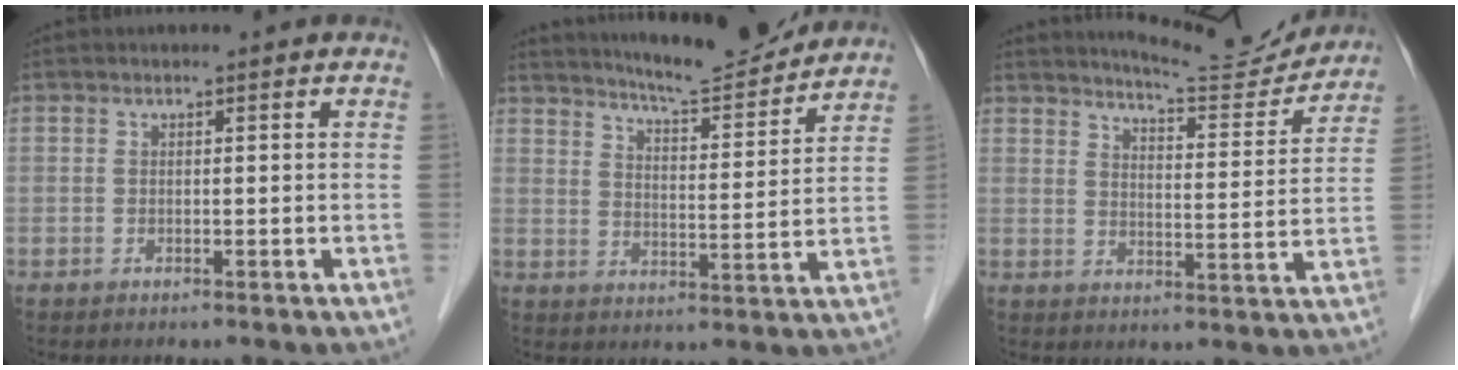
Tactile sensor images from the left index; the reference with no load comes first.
{"total": 12.1, "force": [11.5, 0.6, 3.7], "torque": [-0.061, -0.005, 0.167]}
{"total": 11.7, "force": [11.4, 0.8, 2.2], "torque": [-0.031, -0.018, 0.150]}